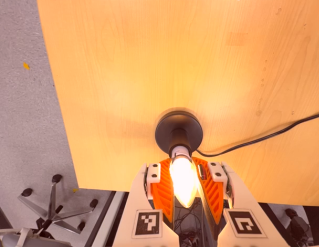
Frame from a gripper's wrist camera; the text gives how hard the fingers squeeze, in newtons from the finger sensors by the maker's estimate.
{"total": 21.2, "left": 18.0, "right": 24.4}